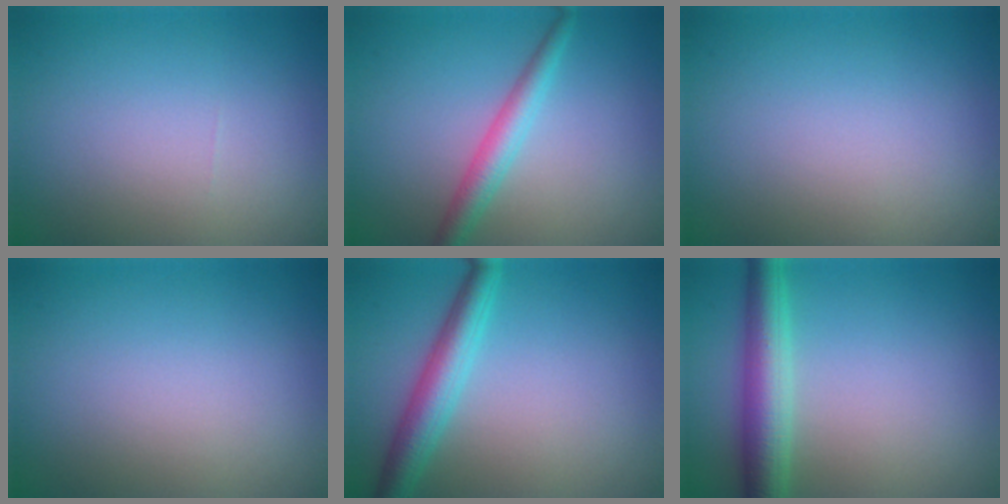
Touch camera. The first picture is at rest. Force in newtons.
{"total": 2.7, "press": 2.7, "slide": 0.1}
{"total": 0.0}
{"total": 0.0}
{"total": 4.0, "press": 4.0, "slide": 0.3}
{"total": 4.8, "press": 4.8, "slide": 0.1}